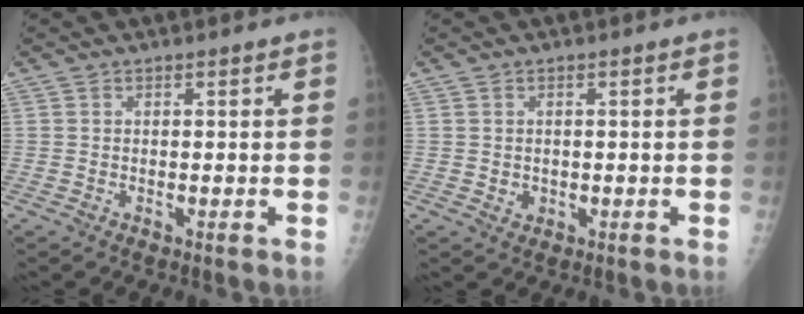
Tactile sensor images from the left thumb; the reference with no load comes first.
{"total": 1.4, "force": [0.0, 1.3, 0.5], "torque": [-0.005, 0.000, 0.007]}